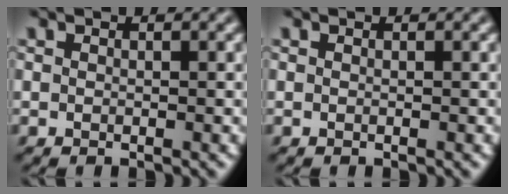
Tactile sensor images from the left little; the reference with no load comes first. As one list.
[{"total": 0.0}]